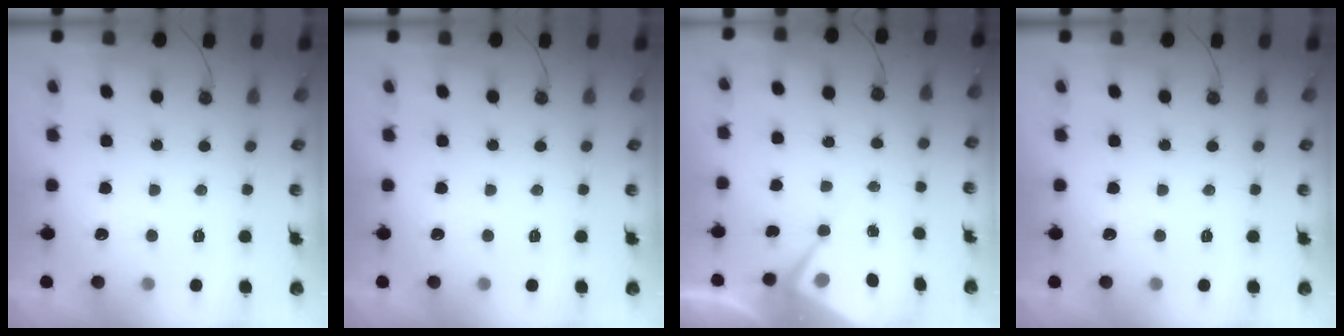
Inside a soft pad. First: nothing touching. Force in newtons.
{"total": 0.0}
{"total": 6.6, "press": 6.6, "slide": 0.4}
{"total": 0.0}